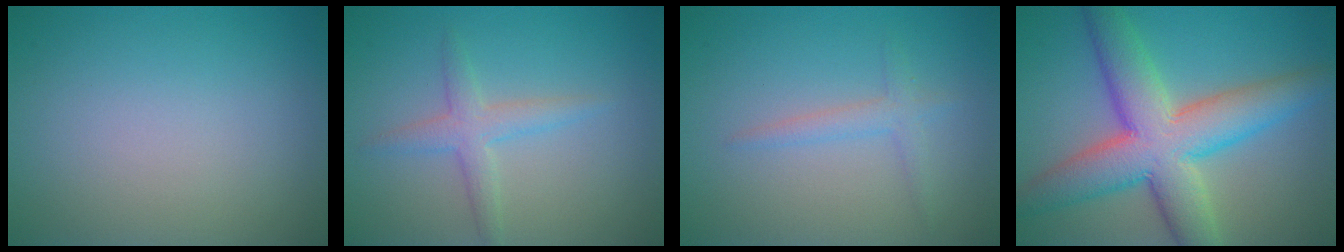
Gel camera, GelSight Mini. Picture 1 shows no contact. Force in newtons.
{"total": 2.4, "press": 2.4, "slide": 0.0}
{"total": 1.6, "press": 1.6, "slide": 0.1}
{"total": 9.6, "press": 9.6, "slide": 0.2}